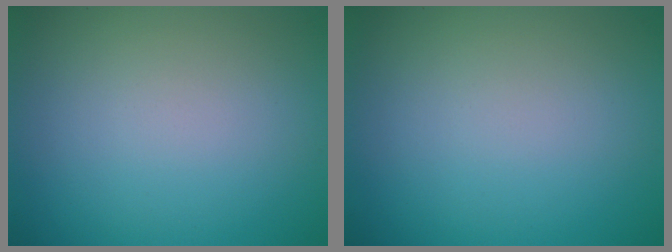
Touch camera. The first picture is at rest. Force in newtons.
{"total": 0.0}